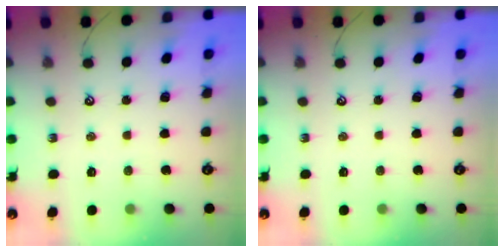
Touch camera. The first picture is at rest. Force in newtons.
{"total": 0.0}